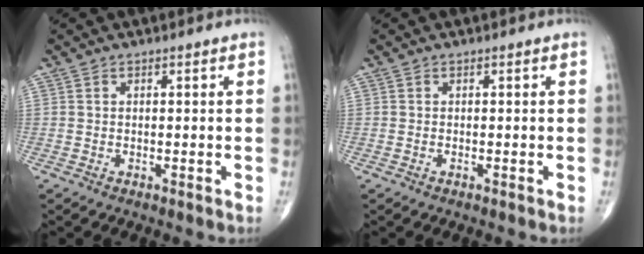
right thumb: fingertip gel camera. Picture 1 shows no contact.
{"total": 0.0}